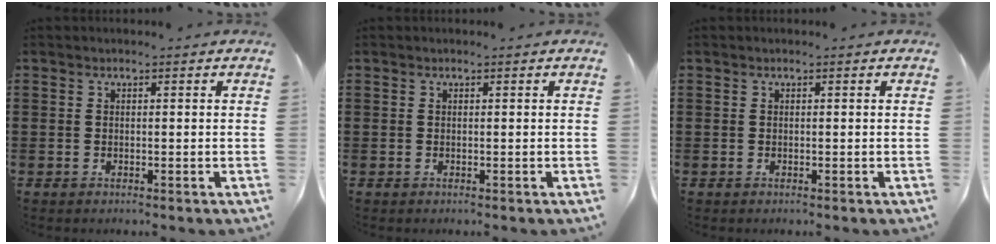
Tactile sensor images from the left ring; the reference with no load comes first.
{"total": 0.0}
{"total": 0.0}